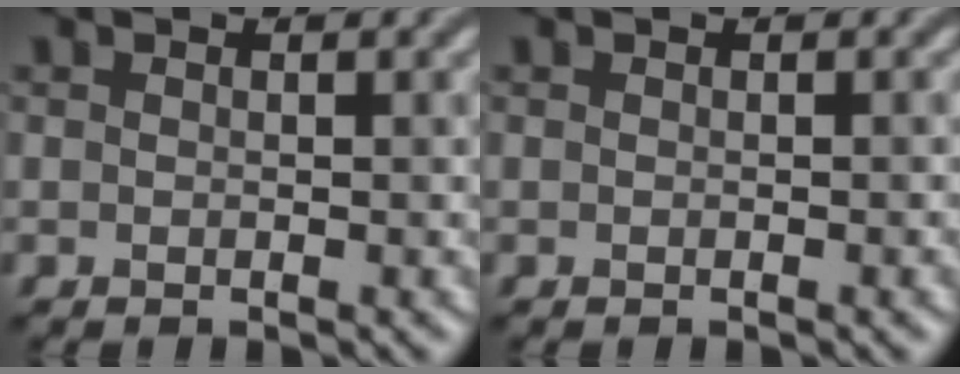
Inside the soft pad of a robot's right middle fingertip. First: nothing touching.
{"total": 0.6, "force": [-0.2, 0.1, 0.6], "torque": [-0.006, 0.001, -0.001]}